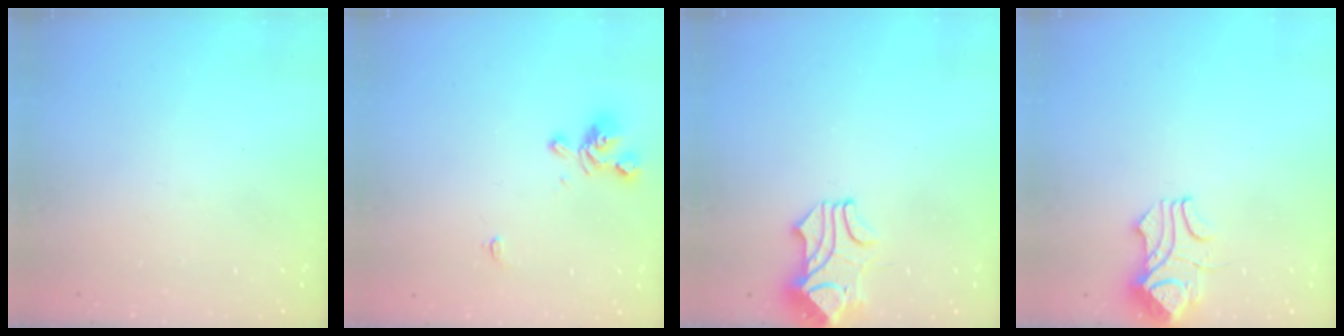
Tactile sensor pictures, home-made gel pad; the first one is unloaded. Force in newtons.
{"total": 4.8, "press": 4.7, "slide": 0.8}
{"total": 2.0, "press": 1.8, "slide": 0.8}
{"total": 3.8, "press": 3.7, "slide": 0.9}